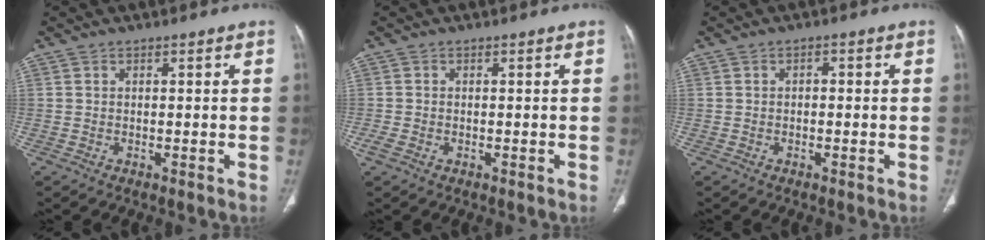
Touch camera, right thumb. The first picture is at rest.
{"total": 1.5, "force": [-0.6, 1.0, 1.0], "torque": [-0.034, 0.000, -0.011]}
{"total": 1.0, "force": [-0.1, 0.7, 0.7], "torque": [-0.008, 0.005, -0.004]}